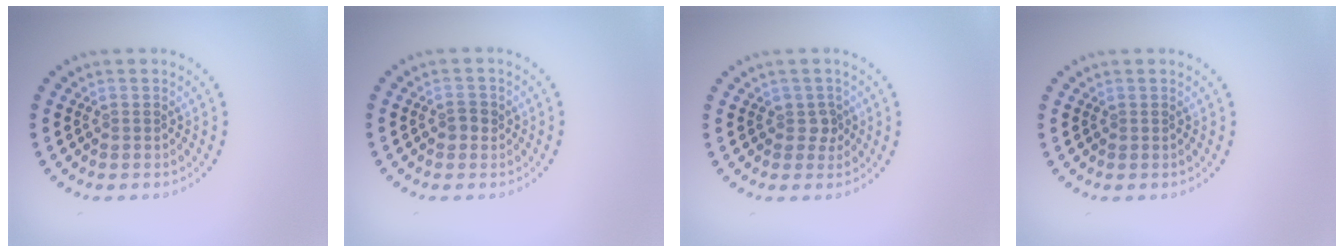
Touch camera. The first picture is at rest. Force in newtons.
{"total": 1.3, "press": 1.2, "slide": 0.3}
{"total": 1.3, "press": 1.1, "slide": 0.7}
{"total": 0.0}